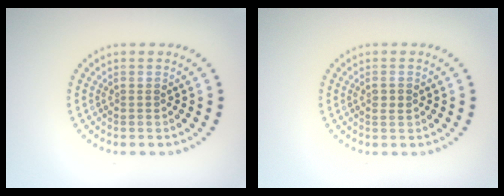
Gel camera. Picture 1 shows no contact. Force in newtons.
{"total": 1.0, "press": 1.0, "slide": 0.3}